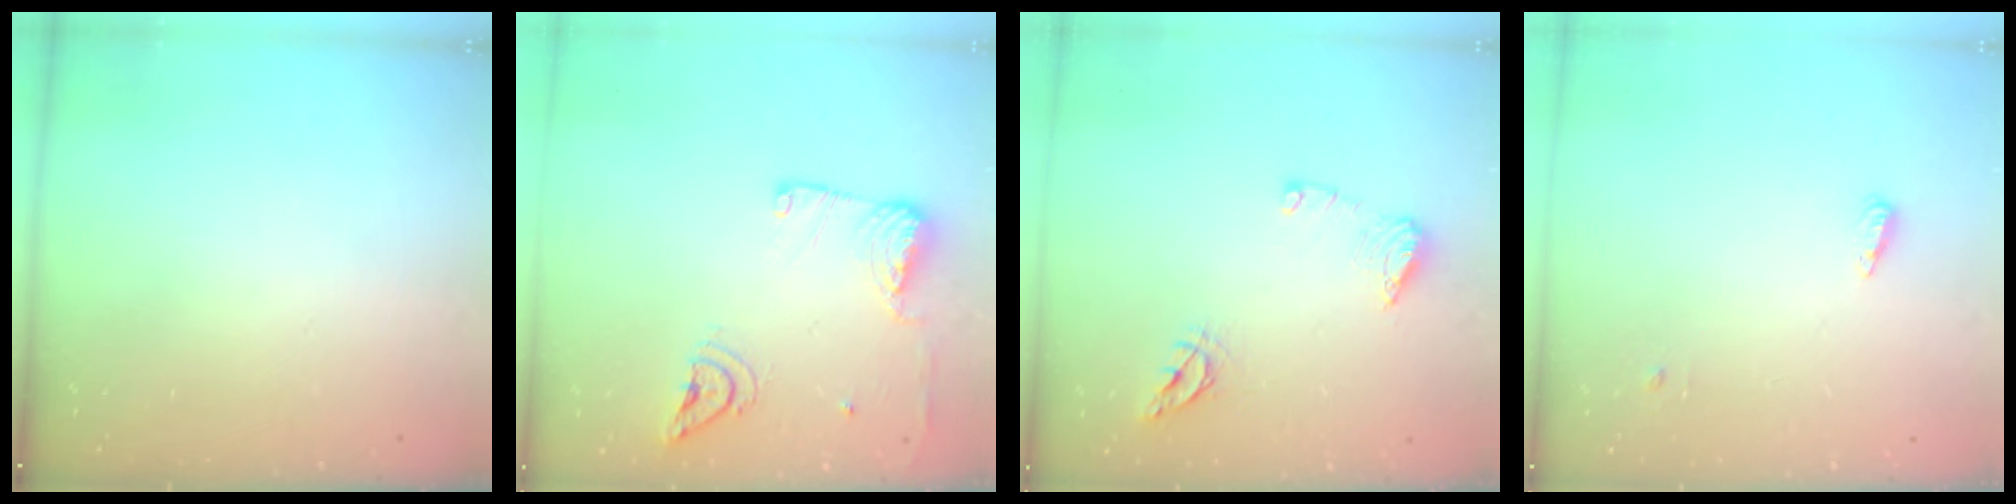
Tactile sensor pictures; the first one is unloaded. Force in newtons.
{"total": 12.8, "press": 12.7, "slide": 1.6}
{"total": 10.0, "press": 9.9, "slide": 1.0}
{"total": 4.2, "press": 4.1, "slide": 0.8}